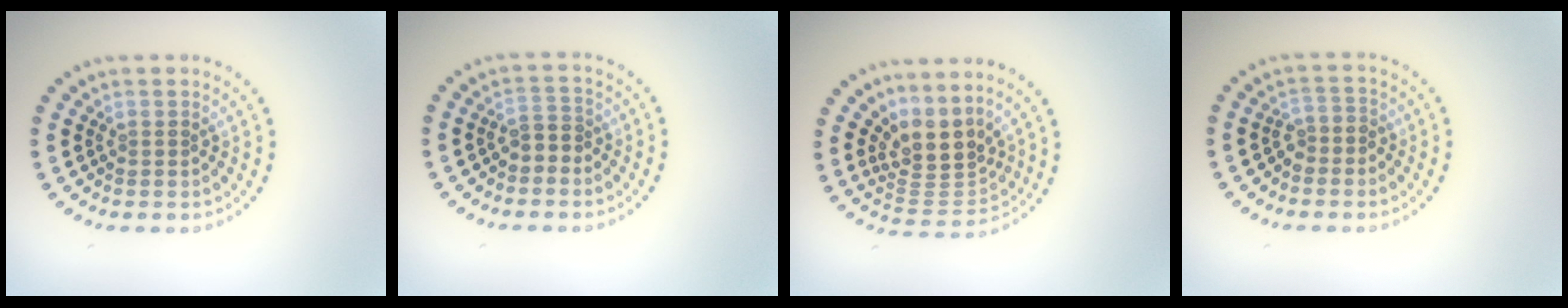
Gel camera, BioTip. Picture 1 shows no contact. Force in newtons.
{"total": 1.8, "press": 1.6, "slide": 0.8}
{"total": 4.0, "press": 2.6, "slide": 3.0}
{"total": 1.7, "press": 1.3, "slide": 1.0}